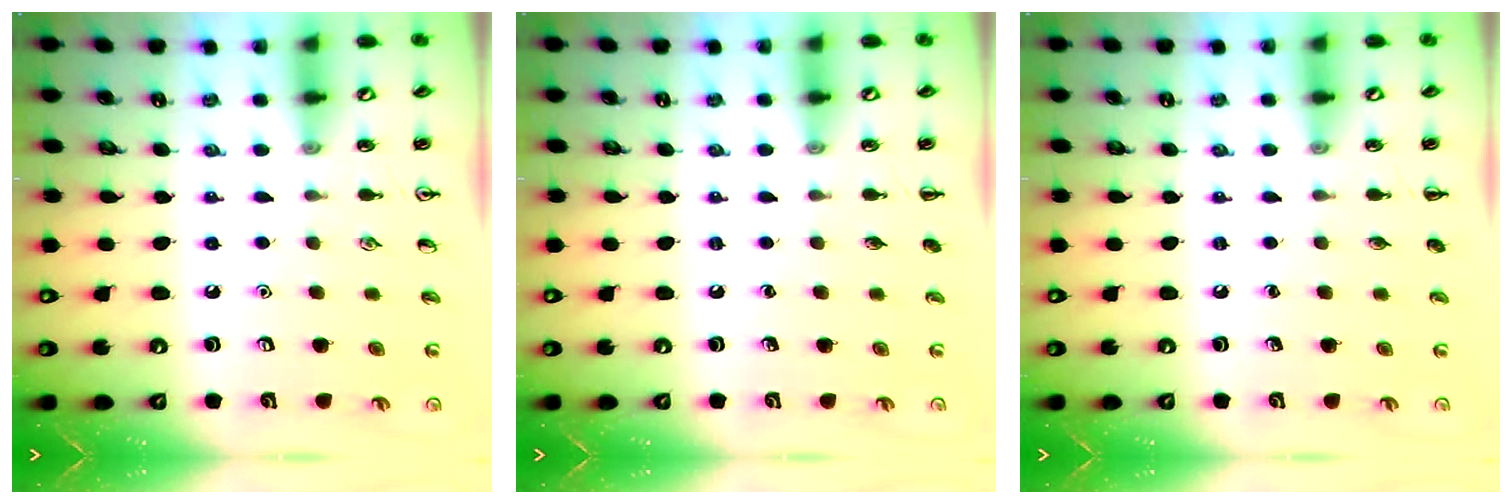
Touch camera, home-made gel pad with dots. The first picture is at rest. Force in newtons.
{"total": 0.0}
{"total": 0.0}